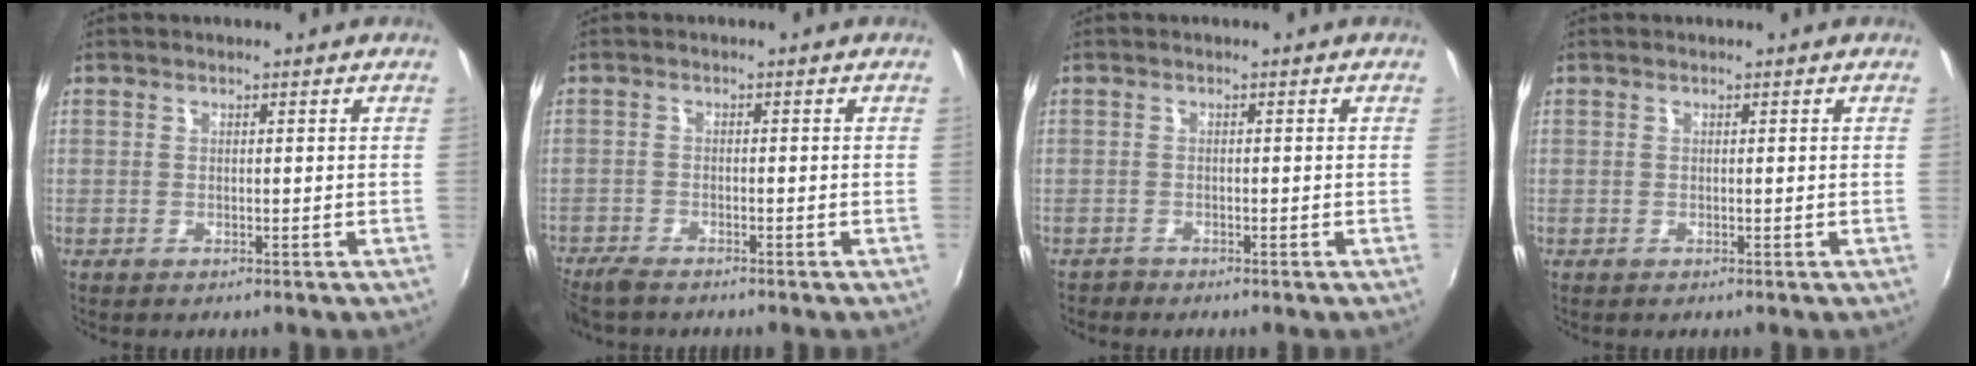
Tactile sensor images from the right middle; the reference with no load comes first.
{"total": 4.4, "force": [-4.0, 1.0, 1.7], "torque": [-0.049, -0.021, -0.078]}
{"total": 1.0, "force": [-0.9, 0.3, -0.2], "torque": [-0.001, 0.000, -0.020]}
{"total": 0.0}